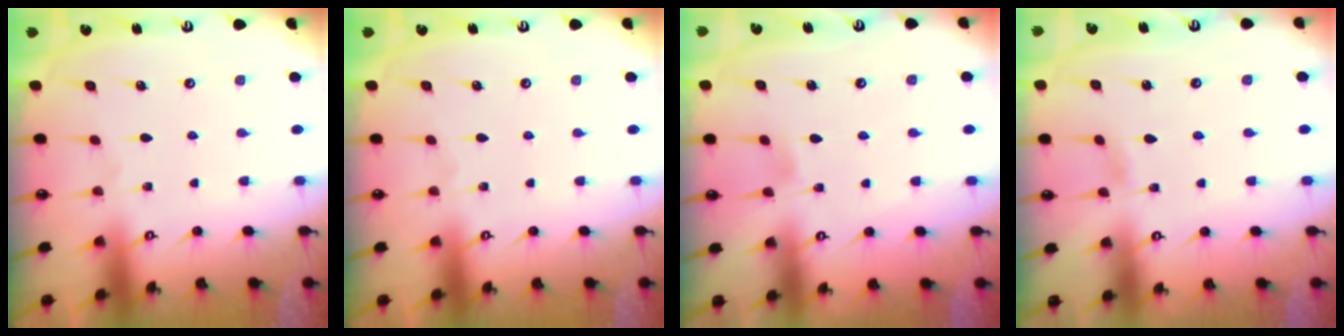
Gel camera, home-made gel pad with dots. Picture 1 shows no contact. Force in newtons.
{"total": 0.0}
{"total": 3.2, "press": 3.2, "slide": 0.4}
{"total": 2.6, "press": 2.5, "slide": 0.3}